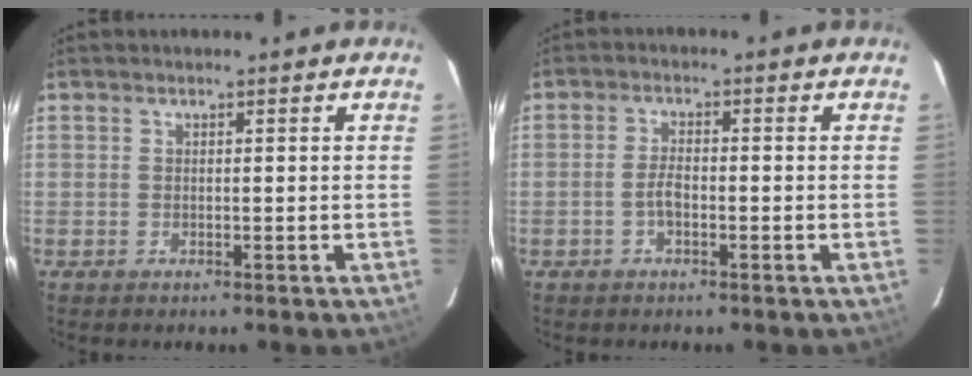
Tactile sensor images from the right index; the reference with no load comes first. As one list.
[{"total": 2.9, "force": [-1.1, 1.1, 2.4], "torque": [-0.052, 0.004, -0.020]}]